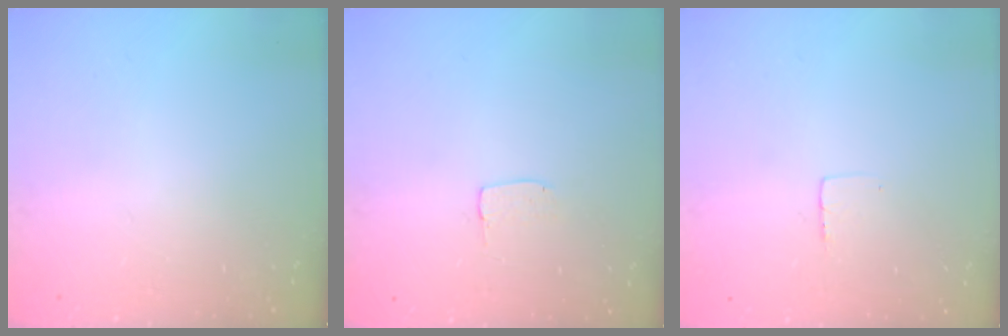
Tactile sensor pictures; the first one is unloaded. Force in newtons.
{"total": 2.9, "press": 2.9, "slide": 0.2}
{"total": 3.0, "press": 3.0, "slide": 0.2}